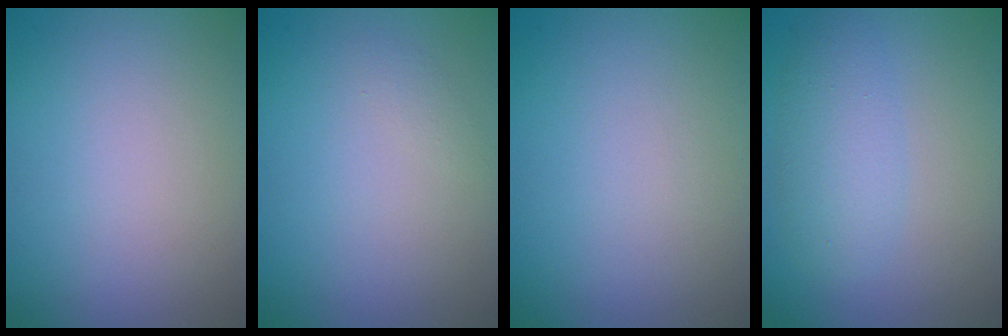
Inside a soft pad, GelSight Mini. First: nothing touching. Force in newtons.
{"total": 0.6, "press": 0.6, "slide": 0.1}
{"total": 0.0}
{"total": 3.4, "press": 3.4, "slide": 0.1}